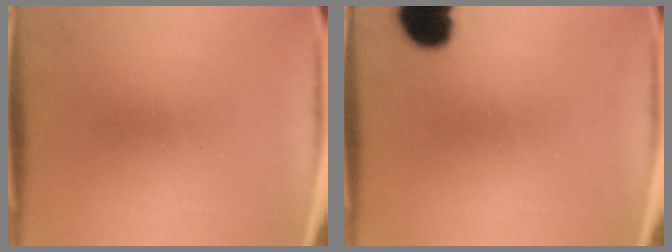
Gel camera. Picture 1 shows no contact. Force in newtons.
{"total": 8.4}